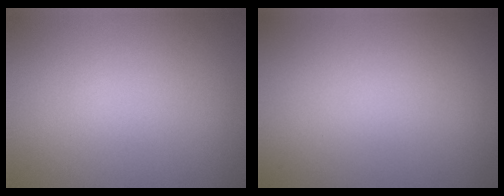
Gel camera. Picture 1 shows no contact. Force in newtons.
{"total": 0.0}